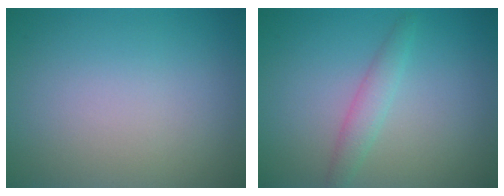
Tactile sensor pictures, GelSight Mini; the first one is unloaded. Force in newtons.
{"total": 1.9, "press": 1.9, "slide": 0.1}